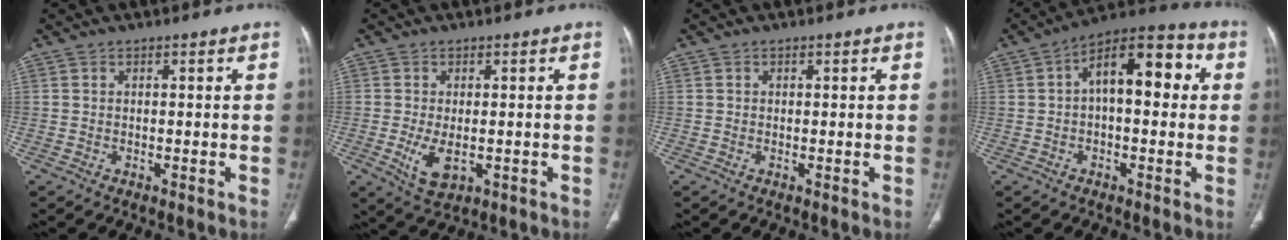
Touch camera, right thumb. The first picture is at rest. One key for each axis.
{"total": 5.3, "fx": -1.3, "fy": 2.7, "fz": 4.3, "tx": -0.082, "ty": -0.012, "tz": -0.014}
{"total": 0.0}
{"total": 13.7, "fx": 2.1, "fy": 6.9, "fz": 11.7, "tx": -0.149, "ty": 0.041, "tz": 0.023}